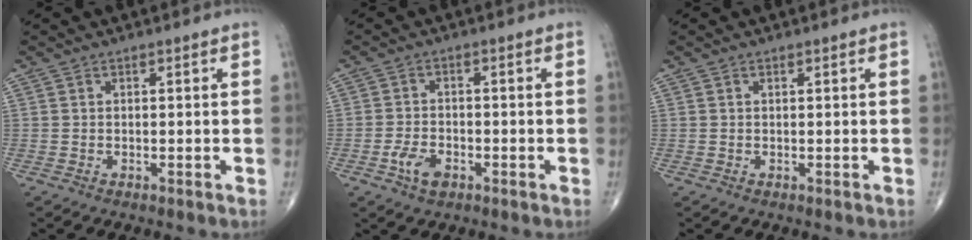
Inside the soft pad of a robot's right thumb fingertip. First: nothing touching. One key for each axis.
{"total": 4.5, "fx": -2.1, "fy": 2.6, "fz": 2.9, "tx": -0.050, "ty": 0.009, "tz": -0.039}
{"total": 0.0}